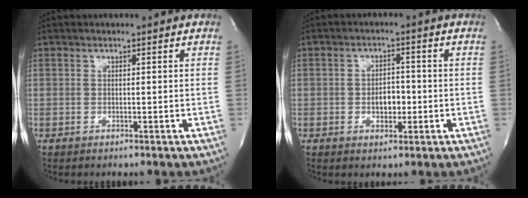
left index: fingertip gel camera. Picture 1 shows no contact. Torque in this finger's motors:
{"motor_torque": [-0.13, 0.19, 0.00, 0.00]}